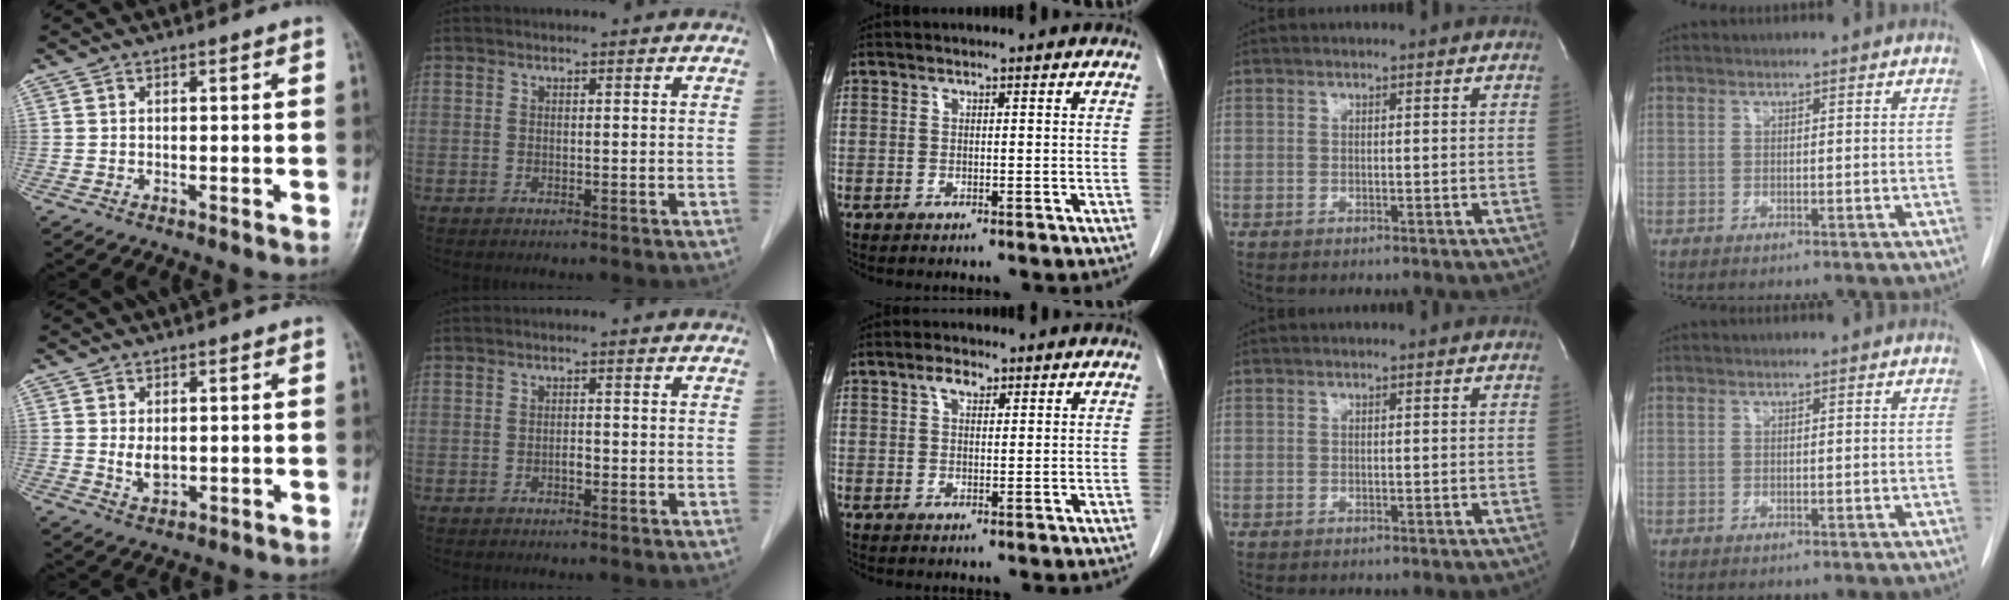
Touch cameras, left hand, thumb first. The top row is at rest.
{"thumb": {"total": 3.1, "force": [0.5, 2.0, 2.3], "torque": [-0.033, -0.010, 0.015]}, "index": {"total": 0.9, "force": [-0.5, 0.3, 0.7], "torque": [-0.012, 0.002, -0.009]}, "middle": {"total": 2.5, "force": [1.5, 1.2, 1.6], "torque": [-0.033, 0.006, 0.028]}}